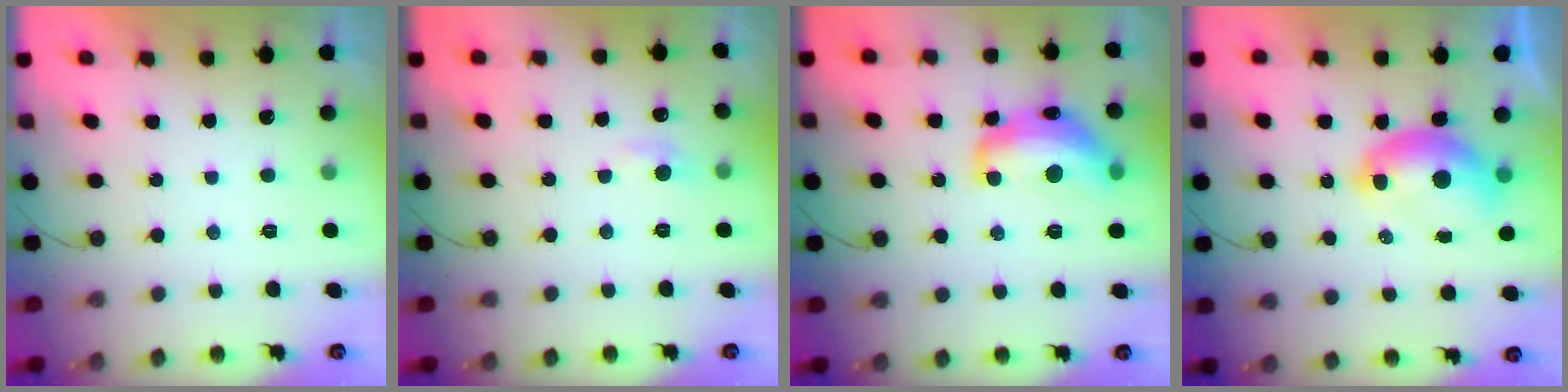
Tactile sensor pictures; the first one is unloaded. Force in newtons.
{"total": 5.5, "press": 5.4, "slide": 0.8}
{"total": 14.1, "press": 14.1, "slide": 0.9}
{"total": 8.5, "press": 8.4, "slide": 1.0}